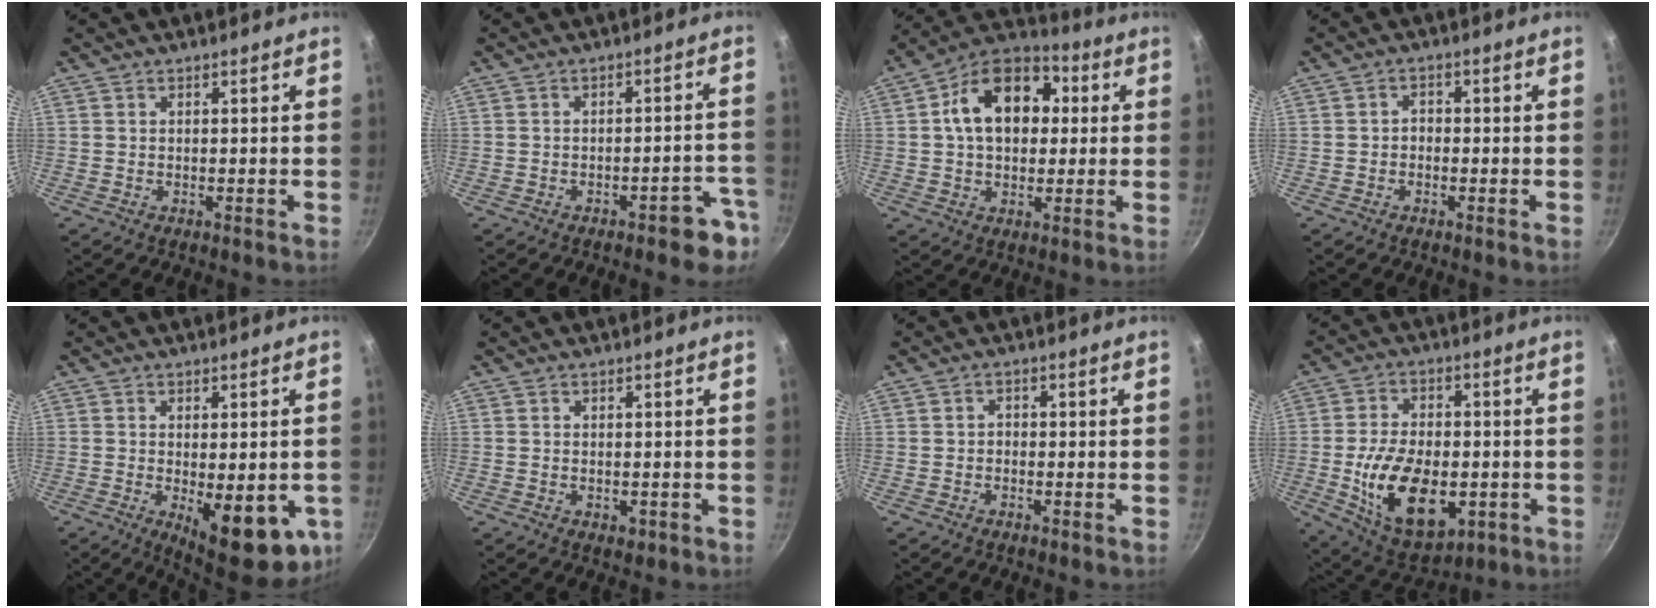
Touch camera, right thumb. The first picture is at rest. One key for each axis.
{"total": 7.1, "fx": -4.1, "fy": 2.9, "fz": 4.9, "tx": -0.021, "ty": 0.044, "tz": -0.036}
{"total": 16.7, "fx": 2.8, "fy": 11.7, "fz": 11.6, "tx": -0.153, "ty": 0.029, "tz": 0.026}
{"total": 2.0, "fx": -0.6, "fy": 1.5, "fz": 1.0, "tx": -0.007, "ty": 0.013, "tz": -0.014}
{"total": 15.6, "fx": -4.0, "fy": 6.1, "fz": 13.8, "tx": -0.150, "ty": -0.016, "tz": -0.038}
{"total": 1.7, "fx": -0.4, "fy": 1.1, "fz": 1.2, "tx": -0.015, "ty": -0.002, "tz": -0.005}
{"total": 1.3, "fx": -0.5, "fy": 1.1, "fz": 0.7, "tx": -0.007, "ty": 0.008, "tz": -0.011}
{"total": 18.3, "fx": -3.7, "fy": 10.8, "fz": 14.3, "tx": -0.229, "ty": 0.005, "tz": -0.047}